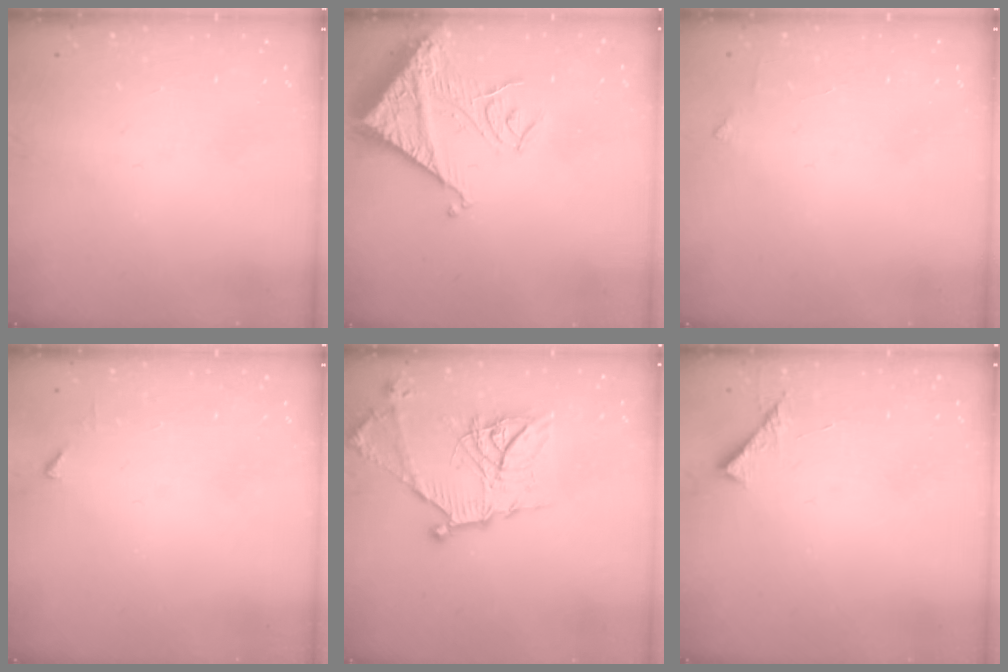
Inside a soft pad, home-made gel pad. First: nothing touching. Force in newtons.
{"total": 14.3, "press": 14.2, "slide": 1.6}
{"total": 2.6, "press": 2.6, "slide": 0.2}
{"total": 3.2, "press": 3.2, "slide": 0.3}
{"total": 17.4, "press": 17.4, "slide": 0.5}
{"total": 6.9, "press": 6.9, "slide": 0.7}